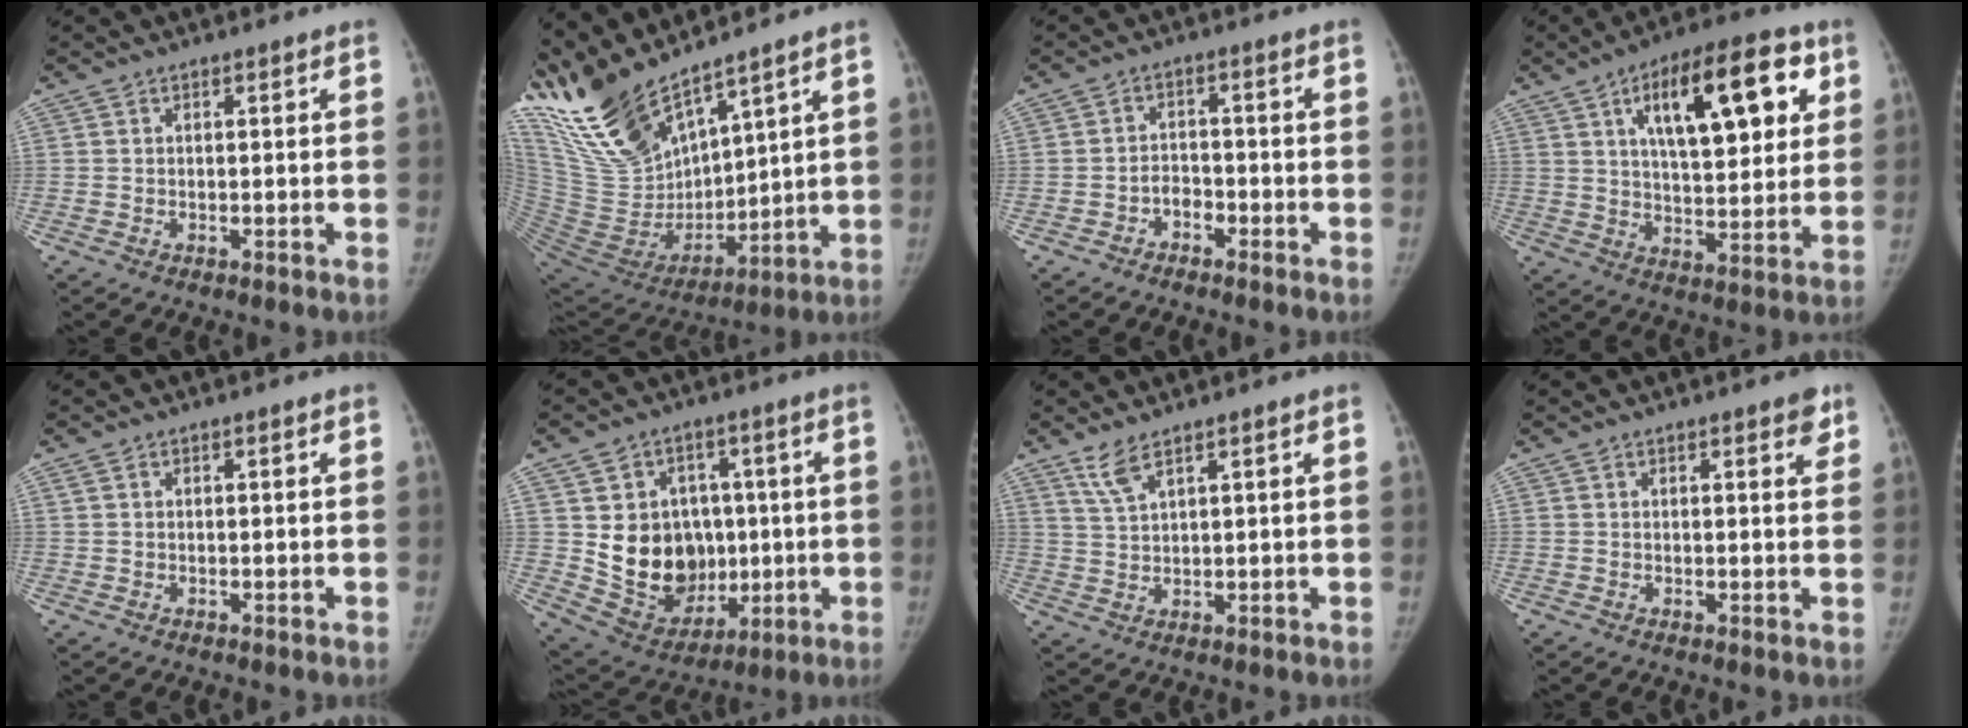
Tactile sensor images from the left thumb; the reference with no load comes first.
{"total": 18.4, "force": [15.8, 3.8, 8.8], "torque": [-0.152, -0.083, 0.330]}
{"total": 2.7, "force": [-1.8, 1.8, 1.0], "torque": [-0.005, 0.020, -0.033]}
{"total": 19.9, "force": [7.7, 8.0, 16.6], "torque": [-0.208, -0.012, 0.116]}
{"total": 0.7, "force": [0.3, 0.4, 0.5], "torque": [-0.010, 0.010, 0.007]}
{"total": 15.7, "force": [0.6, 13.1, 8.6], "torque": [-0.089, -0.001, 0.039]}
{"total": 3.8, "force": [2.9, 0.7, 2.4], "torque": [-0.053, -0.009, 0.066]}
{"total": 2.7, "force": [1.7, 1.0, 1.9], "torque": [-0.010, -0.006, 0.016]}